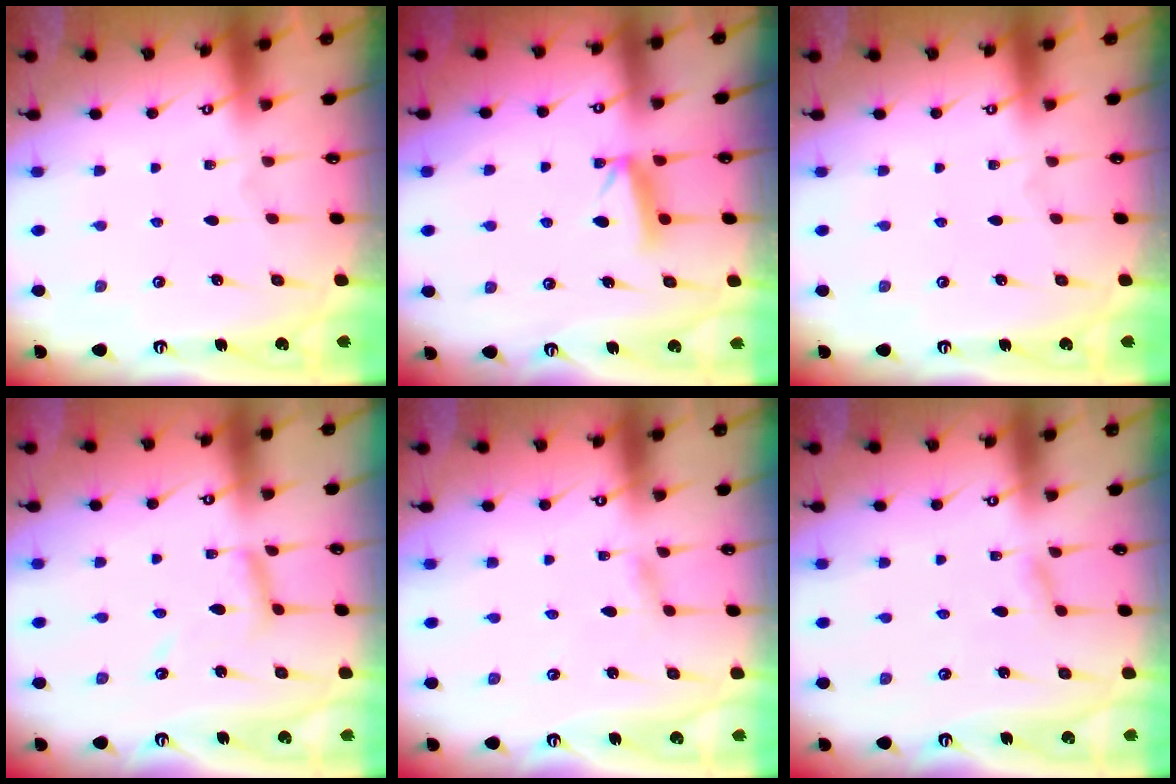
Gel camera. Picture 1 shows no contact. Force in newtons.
{"total": 6.3, "press": 6.2, "slide": 0.8}
{"total": 0.0}
{"total": 7.5, "press": 7.5, "slide": 0.1}
{"total": 1.2, "press": 1.2, "slide": 0.1}
{"total": 3.7, "press": 3.7, "slide": 0.3}